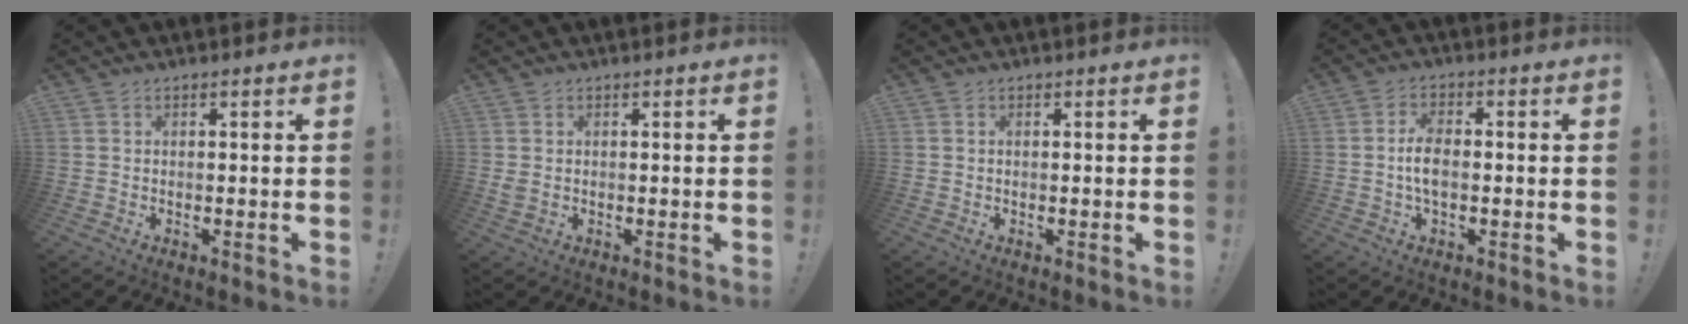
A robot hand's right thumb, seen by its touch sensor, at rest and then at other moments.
{"total": 1.5, "force": [0.5, 1.0, 1.0], "torque": [-0.012, 0.000, 0.009]}
{"total": 0.0}
{"total": 6.1, "force": [-0.8, 3.2, 5.1], "torque": [-0.090, 0.002, -0.017]}